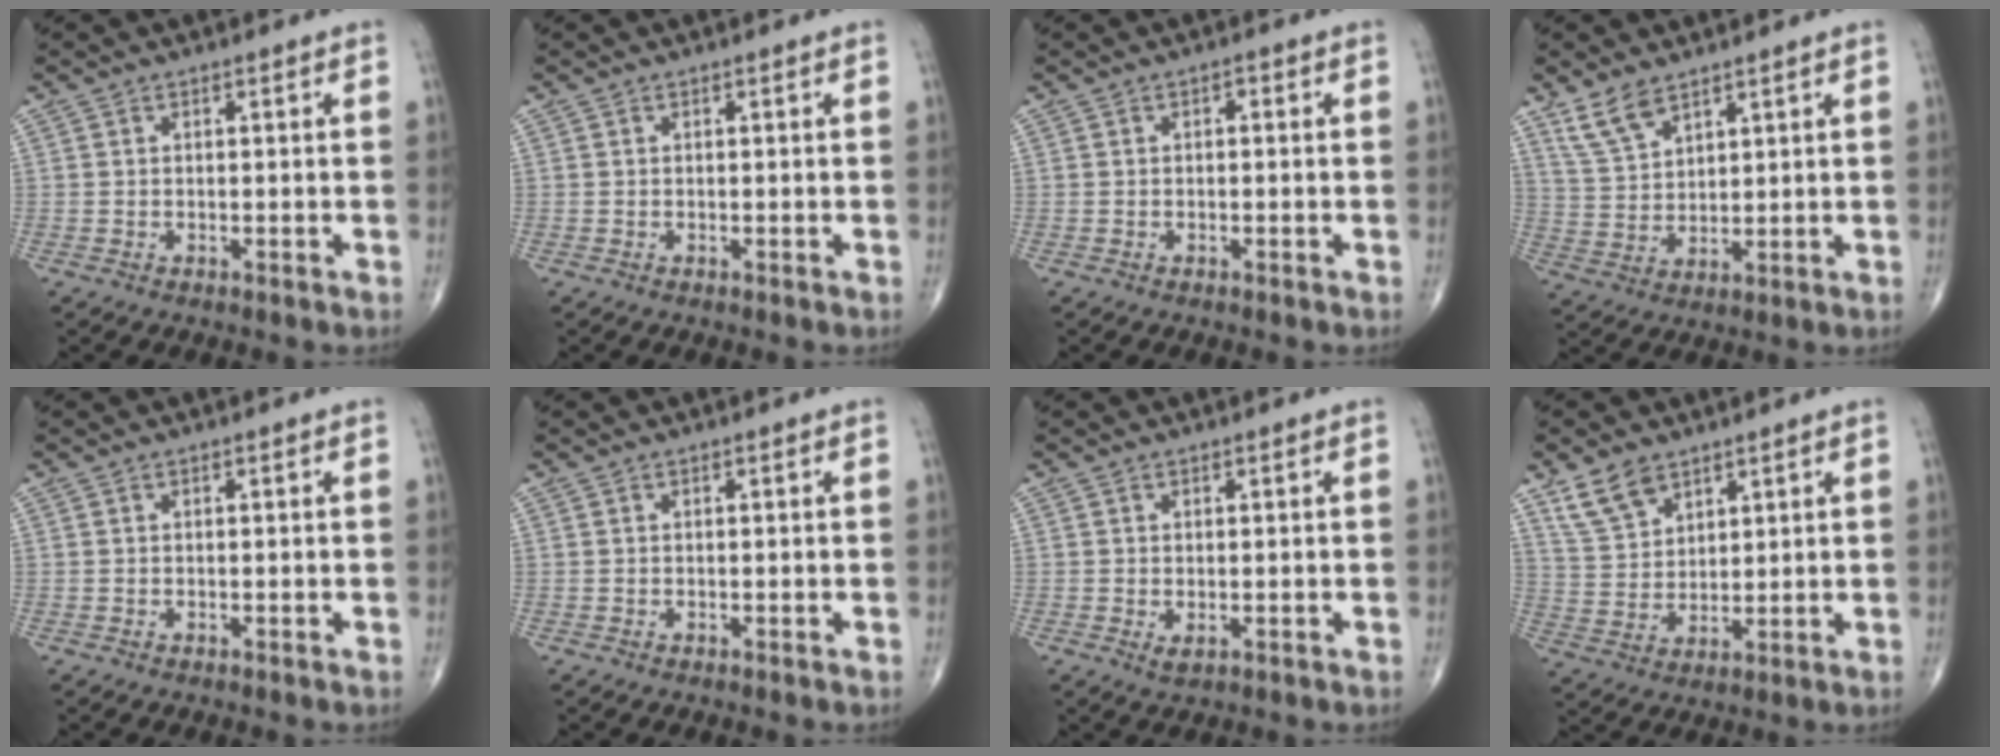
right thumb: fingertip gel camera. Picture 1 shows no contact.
{"total": 0.0}
{"total": 0.9, "force": [0.1, 0.5, 0.7], "torque": [-0.008, 0.002, -0.003]}
{"total": 6.7, "force": [4.8, 3.0, 3.4], "torque": [-0.059, -0.020, 0.105]}
{"total": 0.0}
{"total": 0.0}
{"total": 1.3, "force": [-0.1, 0.7, 1.1], "torque": [-0.020, -0.002, 0.004]}
{"total": 7.7, "force": [5.2, 4.5, 3.4], "torque": [-0.049, -0.023, 0.111]}